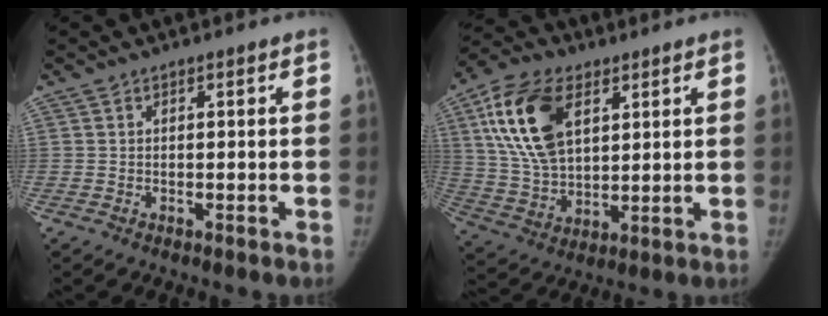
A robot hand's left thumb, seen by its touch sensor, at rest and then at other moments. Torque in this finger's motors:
{"motor_torque": [1.72, 1.76, 0.82, -0.30, 0.11]}